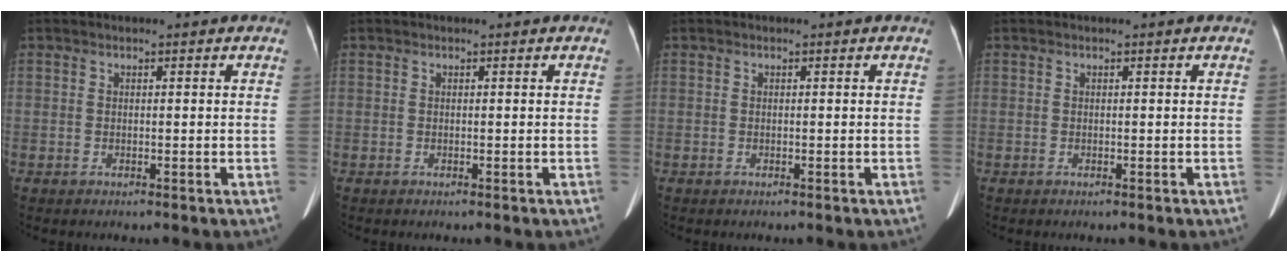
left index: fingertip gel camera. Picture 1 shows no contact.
{"total": 0.0}
{"total": 0.0}
{"total": 0.0}